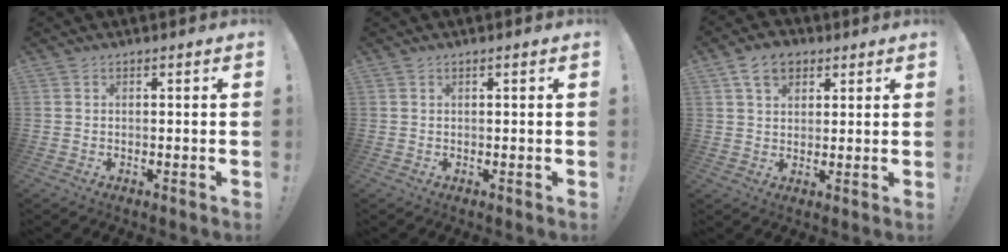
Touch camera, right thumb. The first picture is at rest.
{"total": 0.8, "force": [0.4, -0.1, 0.7], "torque": [-0.012, -0.001, 0.006]}
{"total": 7.7, "force": [4.2, 5.2, 3.9], "torque": [-0.061, -0.008, 0.079]}